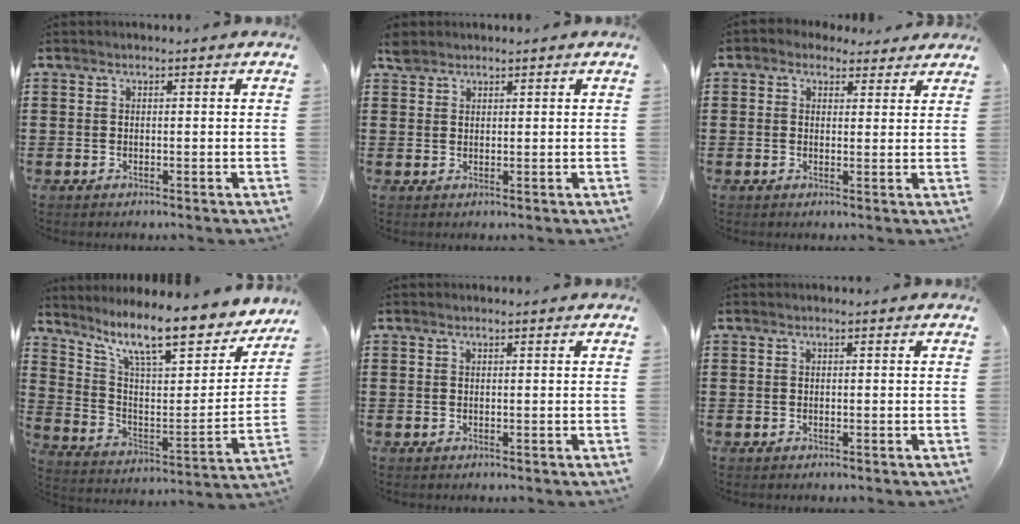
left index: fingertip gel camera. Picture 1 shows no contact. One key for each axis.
{"total": 2.0, "fx": 1.7, "fy": 1.0, "fz": 0.4, "tx": -0.013, "ty": 0.004, "tz": 0.034}
{"total": 2.3, "fx": 1.6, "fy": 1.7, "fz": 0.5, "tx": -0.010, "ty": 0.004, "tz": 0.026}
{"total": 11.9, "fx": 9.2, "fy": 2.3, "fz": 7.2, "tx": -0.151, "ty": -0.061, "tz": 0.151}
{"total": 0.0}
{"total": 0.0}